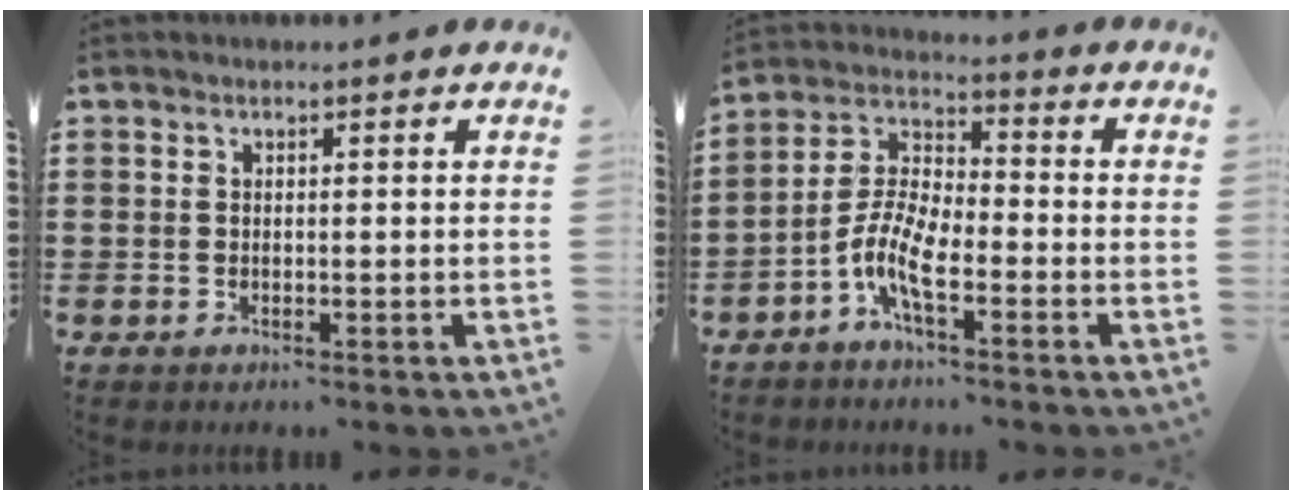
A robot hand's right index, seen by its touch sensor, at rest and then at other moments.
{"total": 7.3, "force": [-3.8, 2.5, 5.7], "torque": [-0.153, -0.012, -0.081]}